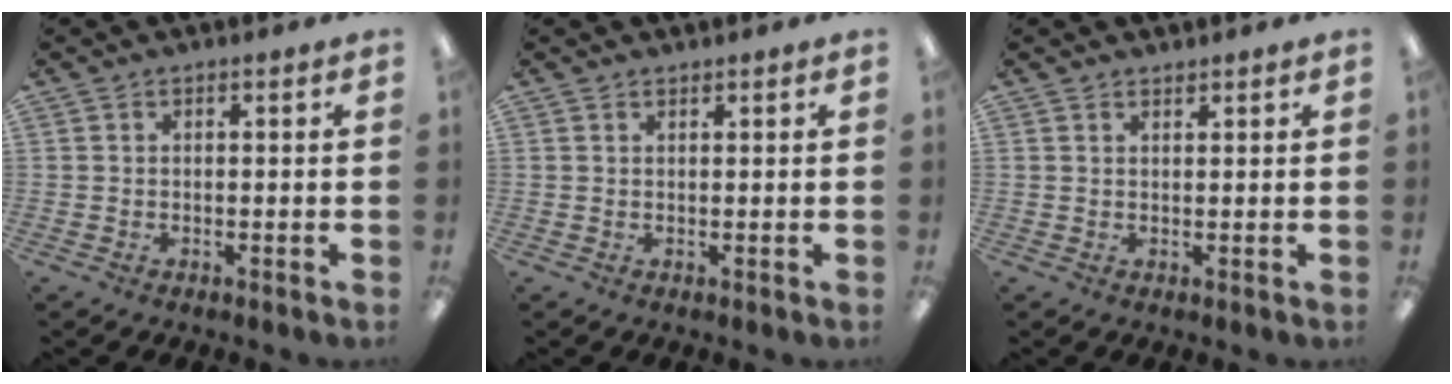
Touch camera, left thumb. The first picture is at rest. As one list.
[{"total": 0.9, "force": [0.9, 0.2, 0.0], "torque": [0.000, 0.000, 0.017]}, {"total": 1.3, "force": [1.3, 0.3, 0.0], "torque": [0.000, -0.002, 0.025]}]